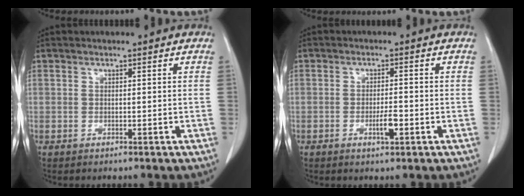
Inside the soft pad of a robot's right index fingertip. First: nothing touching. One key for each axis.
{"total": 2.8, "fx": -1.1, "fy": 0.5, "fz": 2.5, "tx": -0.045, "ty": -0.001, "tz": -0.016}